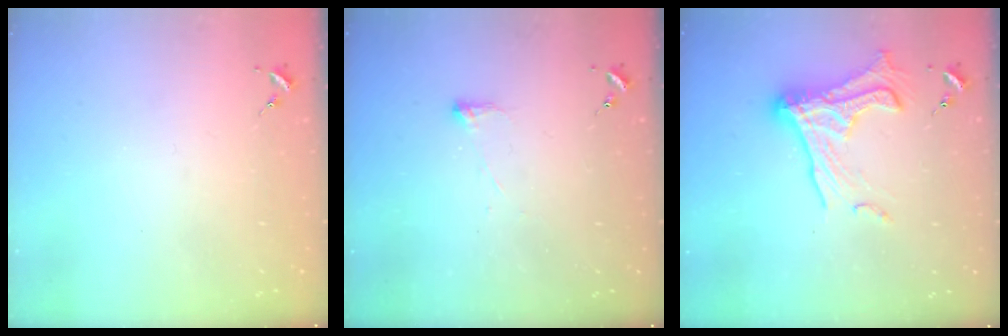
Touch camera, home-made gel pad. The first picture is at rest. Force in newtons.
{"total": 2.8, "press": 2.7, "slide": 0.7}
{"total": 17.5, "press": 17.4, "slide": 1.6}